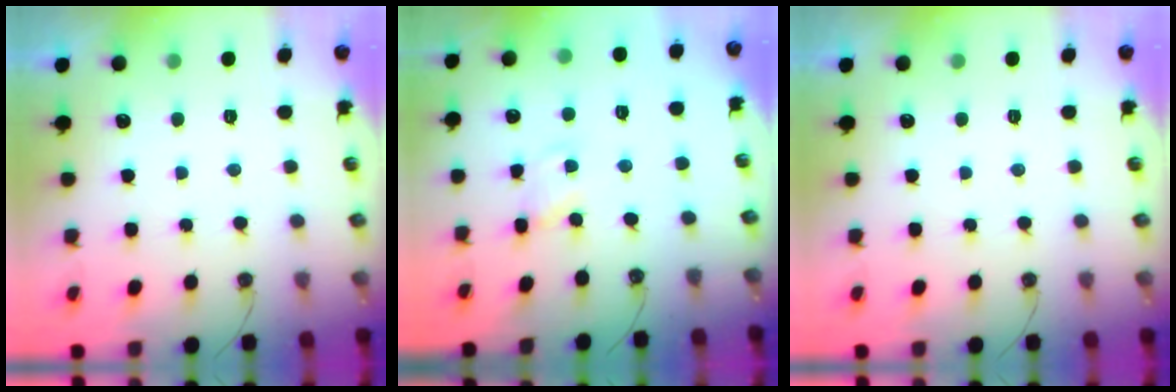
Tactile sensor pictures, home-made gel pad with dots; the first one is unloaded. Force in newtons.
{"total": 1.6, "press": 1.6, "slide": 0.2}
{"total": 0.0}